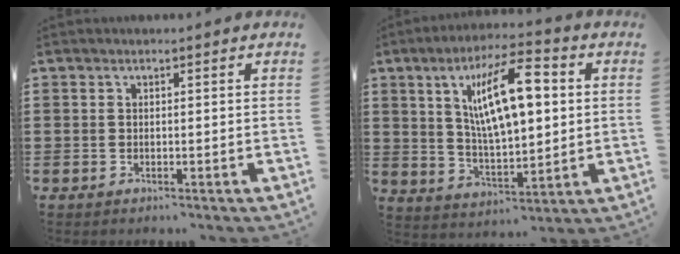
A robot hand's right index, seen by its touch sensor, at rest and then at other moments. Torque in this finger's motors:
{"motor_torque": [2.13, 0.01, 1.05, 0.21]}